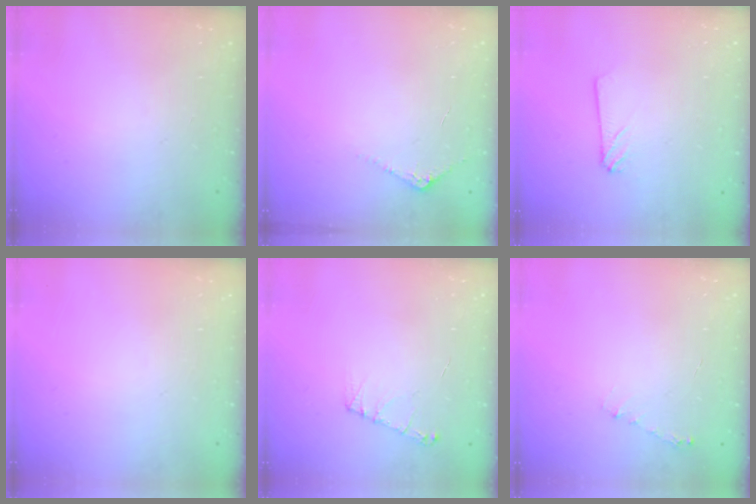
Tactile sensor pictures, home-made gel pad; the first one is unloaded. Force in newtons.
{"total": 6.0, "press": 5.9, "slide": 0.7}
{"total": 2.4, "press": 2.4, "slide": 0.3}
{"total": 0.0}
{"total": 5.4, "press": 5.3, "slide": 0.7}
{"total": 4.2, "press": 4.2, "slide": 0.4}